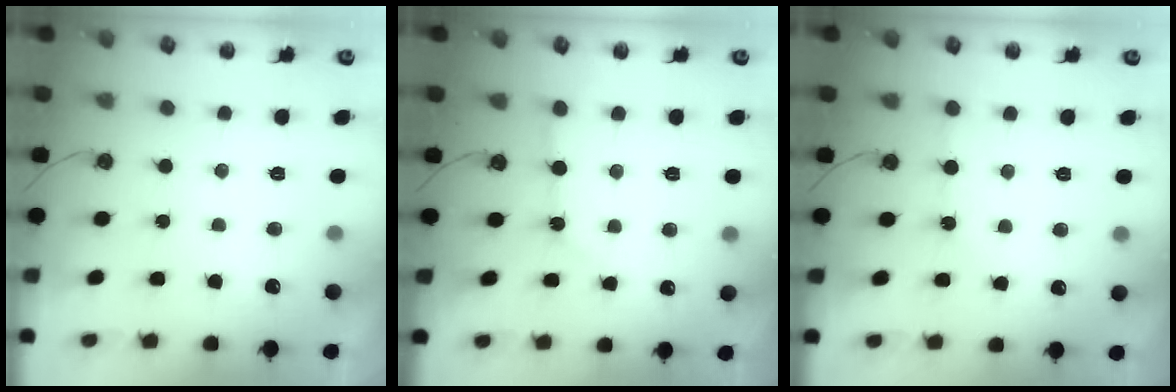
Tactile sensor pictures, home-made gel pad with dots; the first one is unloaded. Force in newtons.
{"total": 3.3, "press": 3.3, "slide": 0.4}
{"total": 1.9, "press": 1.8, "slide": 0.4}